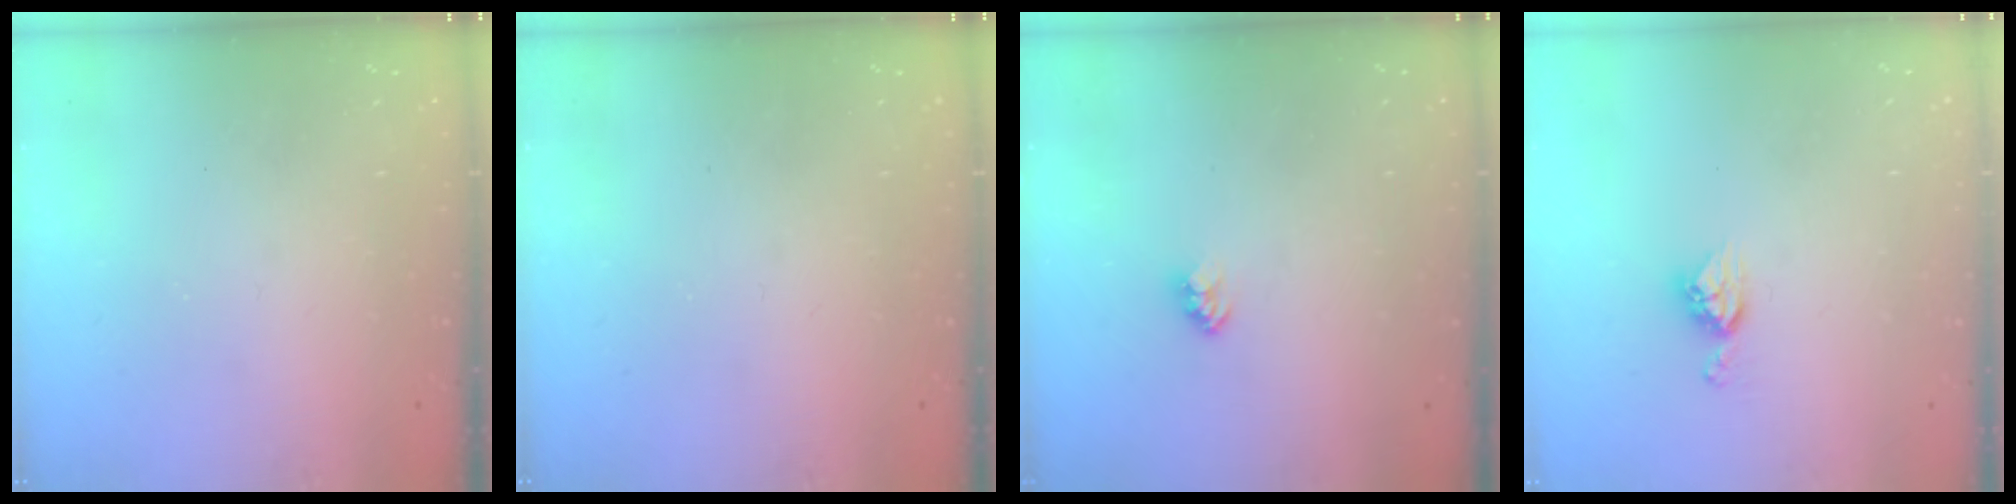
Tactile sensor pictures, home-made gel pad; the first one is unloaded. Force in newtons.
{"total": 0.0}
{"total": 2.3, "press": 2.3, "slide": 0.1}
{"total": 6.5, "press": 6.5, "slide": 0.4}